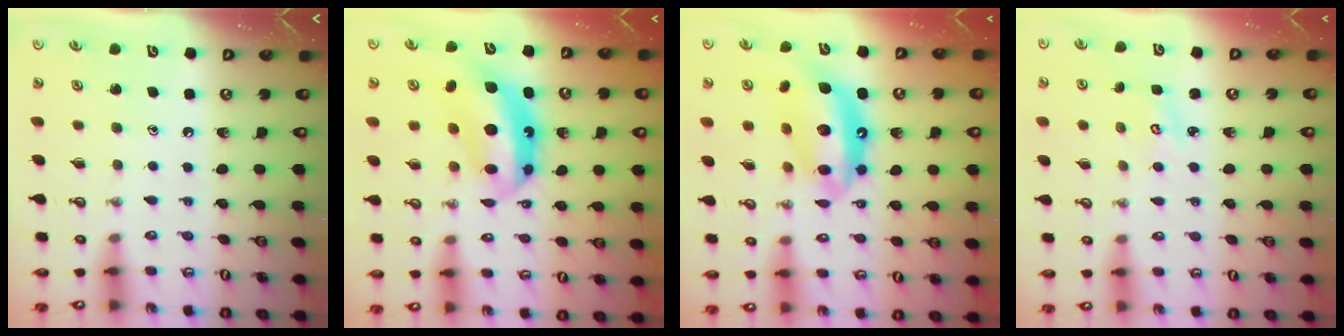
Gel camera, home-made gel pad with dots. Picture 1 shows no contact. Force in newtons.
{"total": 11.9, "press": 11.8, "slide": 1.7}
{"total": 14.8, "press": 14.7, "slide": 1.7}
{"total": 2.1, "press": 2.1, "slide": 0.2}